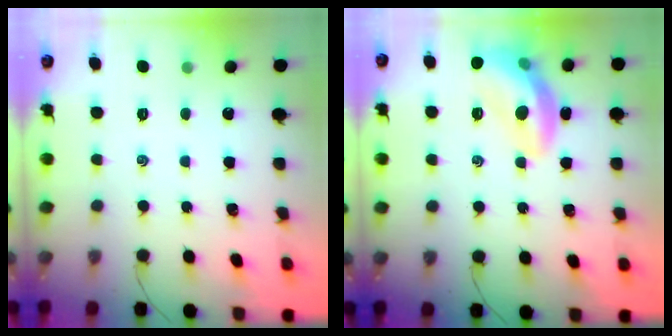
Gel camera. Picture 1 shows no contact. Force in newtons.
{"total": 14.2, "press": 14.1, "slide": 1.6}